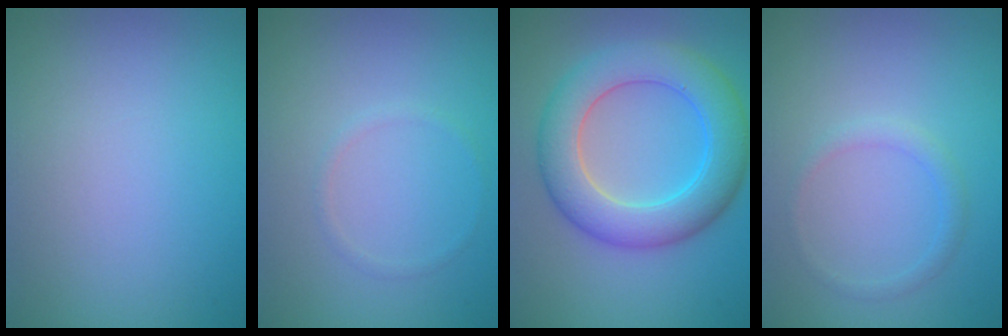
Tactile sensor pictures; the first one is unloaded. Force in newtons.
{"total": 0.7, "press": 0.7, "slide": 0.1}
{"total": 7.4, "press": 7.4, "slide": 0.2}
{"total": 1.2, "press": 1.2, "slide": 0.0}